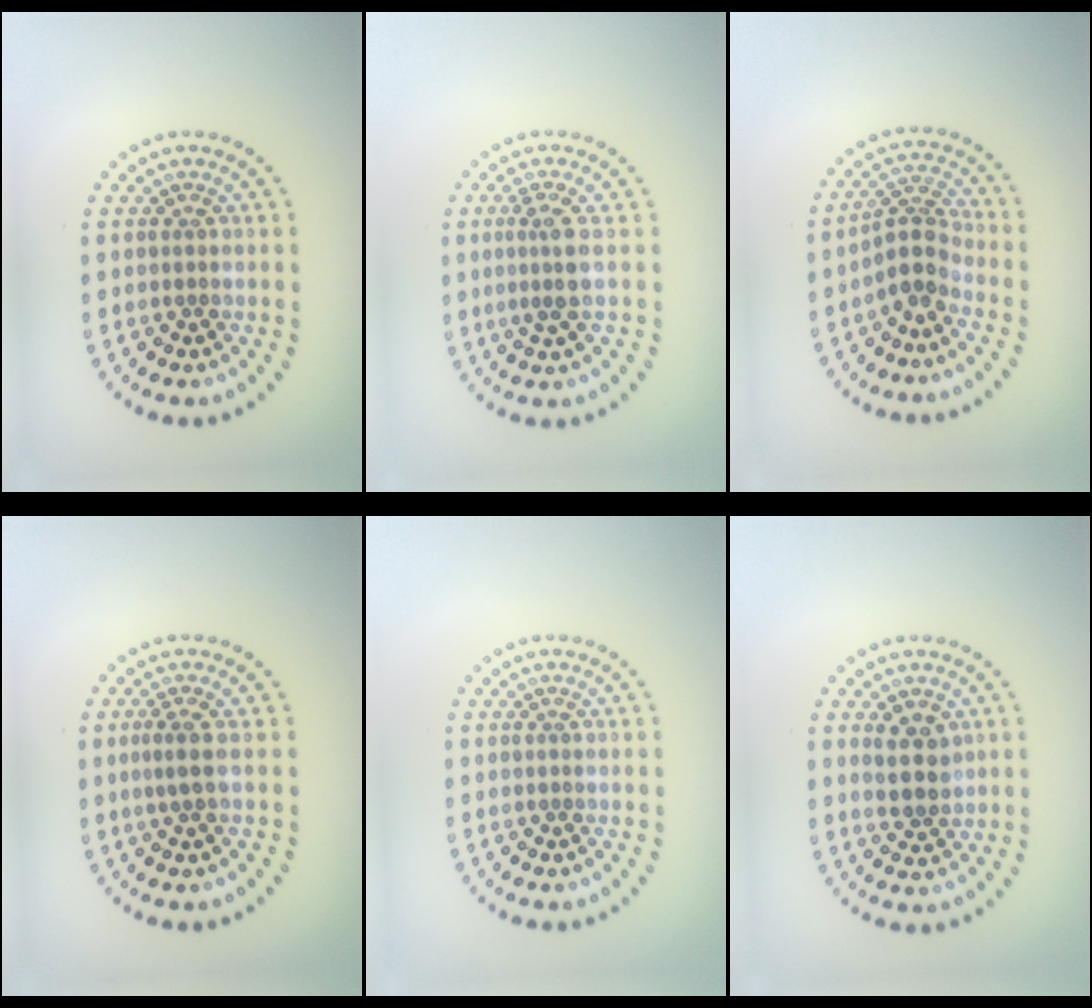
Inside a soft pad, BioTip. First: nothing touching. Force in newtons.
{"total": 2.2, "press": 1.8, "slide": 1.4}
{"total": 3.1, "press": 2.3, "slide": 2.0}
{"total": 1.7, "press": 1.2, "slide": 1.2}
{"total": 0.0}
{"total": 2.7, "press": 2.6, "slide": 0.9}